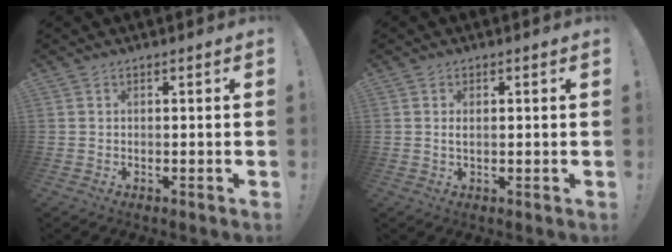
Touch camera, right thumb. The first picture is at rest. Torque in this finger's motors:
{"motor_torque": [0.26, -0.41, -0.10, 0.41, 0.03]}